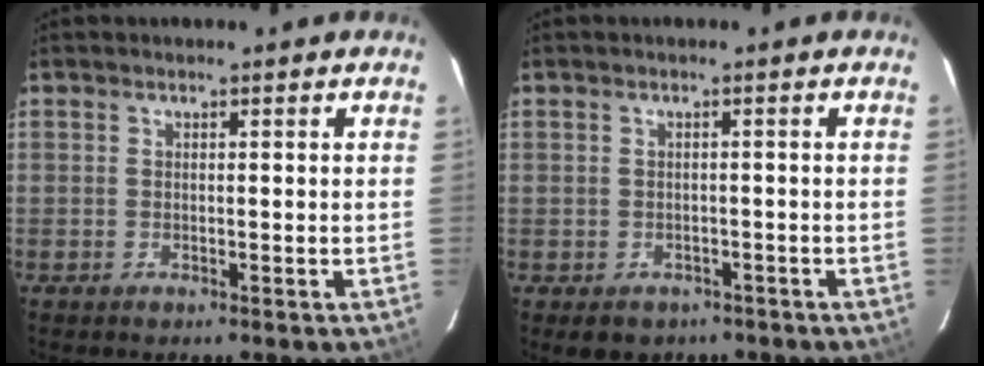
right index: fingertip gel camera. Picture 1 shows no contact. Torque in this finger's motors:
{"motor_torque": [-0.36, -0.16, -0.35, -0.16]}